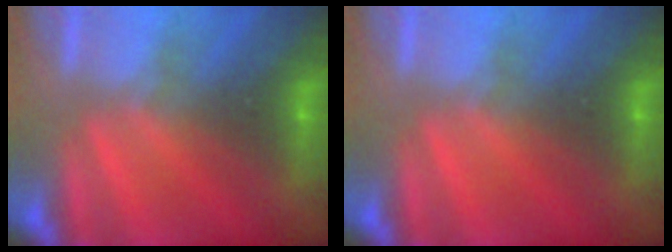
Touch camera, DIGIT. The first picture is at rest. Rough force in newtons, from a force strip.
{"total": 0.0}